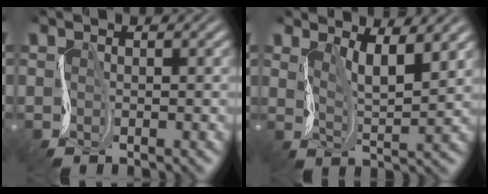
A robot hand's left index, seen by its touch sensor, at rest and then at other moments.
{"total": 4.0, "force": [2.0, 1.2, 3.2], "torque": [-0.063, -0.012, 0.030]}